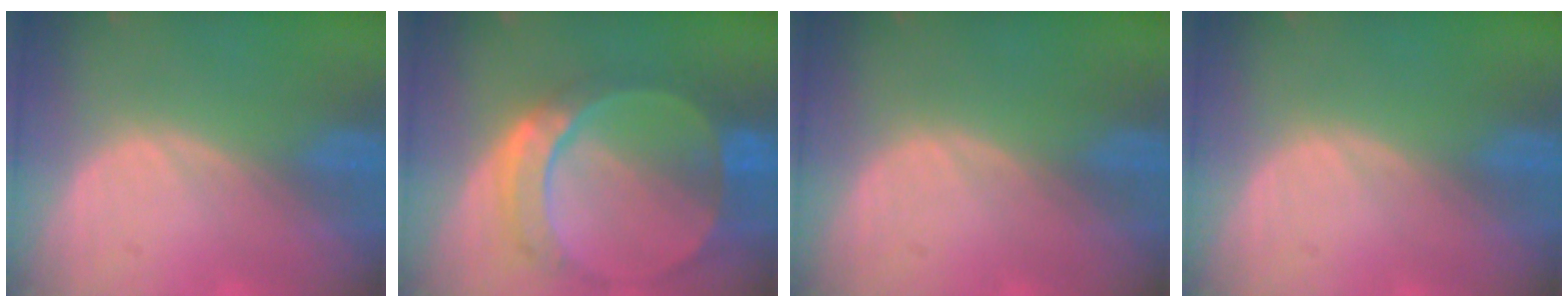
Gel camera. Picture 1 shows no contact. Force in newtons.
{"total": 9.7, "press": 8.3, "slide": 4.9}
{"total": 0.0}
{"total": 0.0}